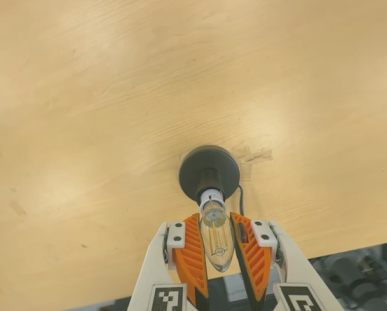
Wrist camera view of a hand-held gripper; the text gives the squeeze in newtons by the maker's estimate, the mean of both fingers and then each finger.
{"total": 12.0, "left": 11.2, "right": 12.7}